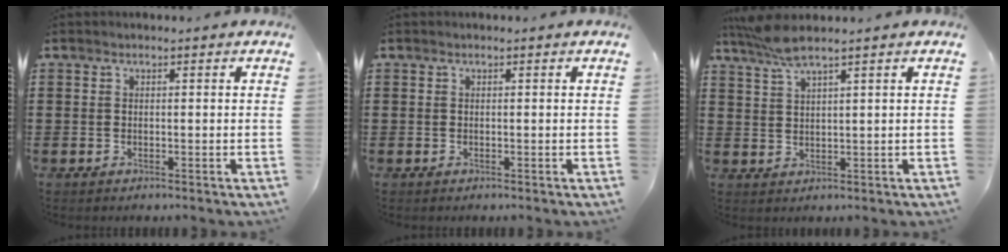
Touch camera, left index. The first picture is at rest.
{"total": 0.0}
{"total": 4.5, "force": [3.5, 0.2, 2.9], "torque": [-0.066, -0.003, 0.063]}